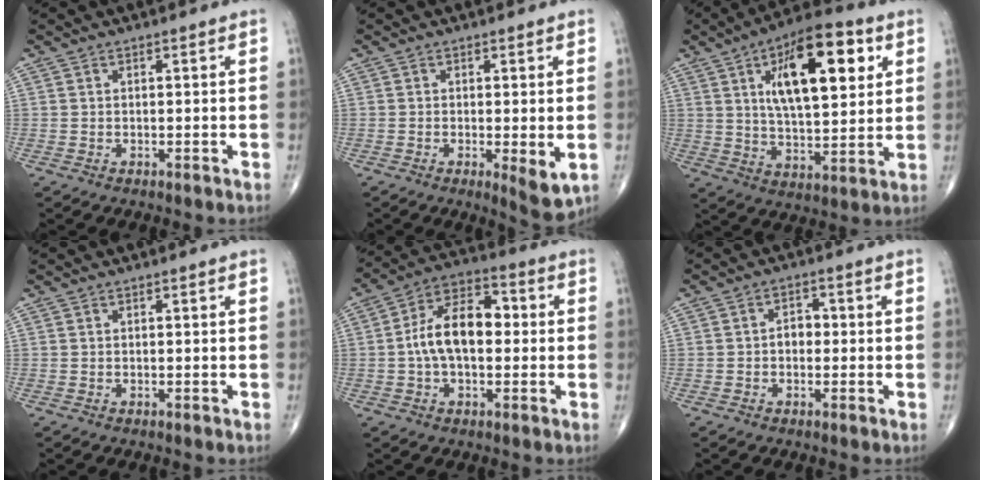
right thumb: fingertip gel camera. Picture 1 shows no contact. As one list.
[{"total": 4.9, "force": [-0.7, 1.4, 4.6], "torque": [-0.069, -0.016, -0.012]}, {"total": 19.9, "force": [6.8, 8.4, 16.7], "torque": [-0.237, -0.014, 0.109]}, {"total": 0.0}, {"total": 12.7, "force": [0.2, 7.4, 10.4], "torque": [-0.174, 0.034, -0.007]}, {"total": 3.0, "force": [-0.3, 2.2, 2.0], "torque": [-0.019, 0.013, -0.011]}]